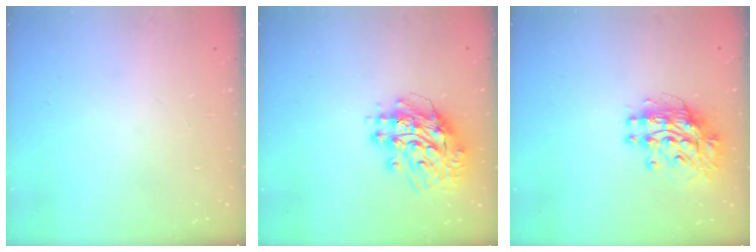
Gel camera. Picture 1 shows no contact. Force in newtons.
{"total": 13.7, "press": 13.7, "slide": 1.5}
{"total": 10.7, "press": 10.6, "slide": 1.4}